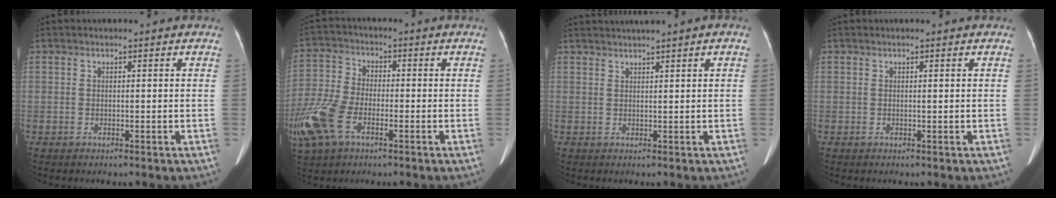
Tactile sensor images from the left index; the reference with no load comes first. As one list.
[{"total": 11.8, "force": [-5.1, 6.2, 8.7], "torque": [-0.221, -0.004, -0.098]}, {"total": 2.7, "force": [2.2, -0.2, 1.6], "torque": [-0.028, 0.023, 0.041]}, {"total": 0.0}]